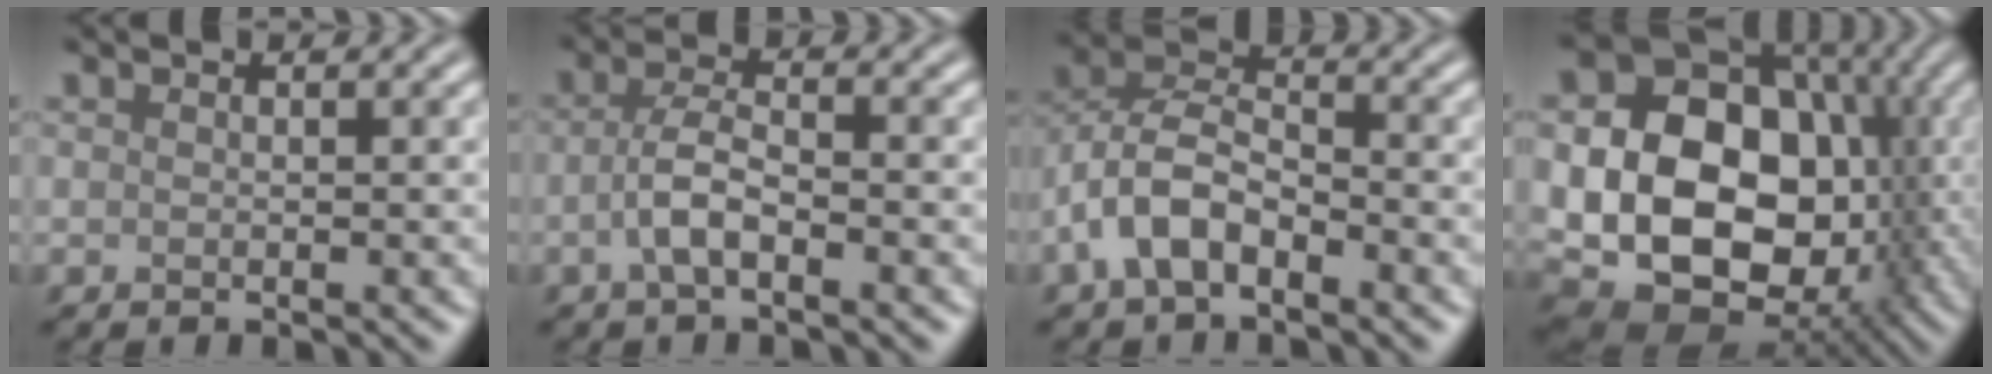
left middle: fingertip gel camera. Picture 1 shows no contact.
{"total": 3.2, "force": [-1.2, 1.1, 2.8], "torque": [-0.059, 0.005, -0.030]}
{"total": 5.8, "force": [-2.7, 3.1, 4.0], "torque": [-0.078, 0.010, -0.059]}
{"total": 17.8, "force": [-1.0, 13.4, 11.7], "torque": [-0.169, -0.015, -0.014]}